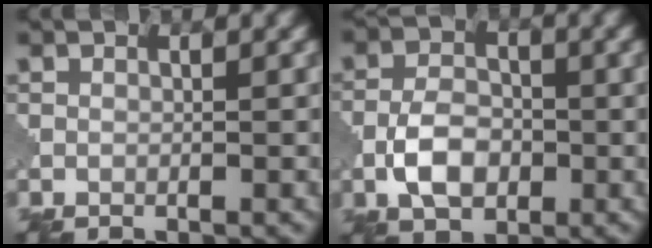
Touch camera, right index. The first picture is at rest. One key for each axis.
{"total": 4.2, "fx": -1.0, "fy": 2.9, "fz": 2.9, "tx": -0.056, "ty": 0.004, "tz": -0.019}